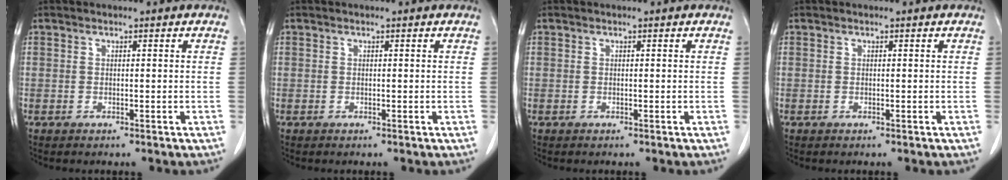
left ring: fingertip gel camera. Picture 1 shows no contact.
{"total": 0.0}
{"total": 0.0}
{"total": 0.0}